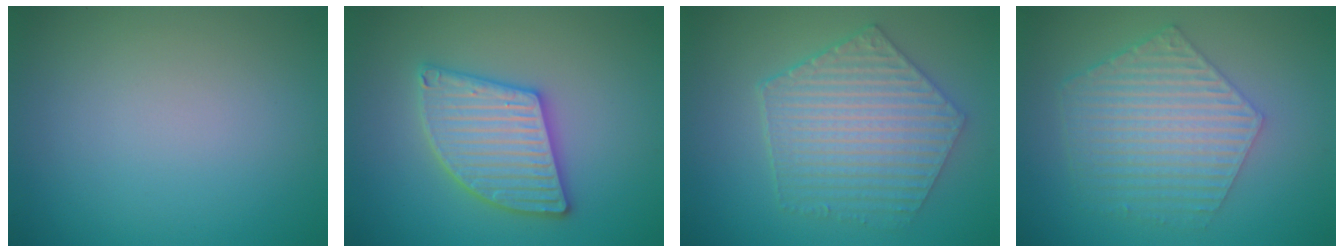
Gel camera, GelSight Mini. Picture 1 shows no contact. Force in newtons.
{"total": 5.5, "press": 5.5, "slide": 0.7}
{"total": 6.1, "press": 4.9, "slide": 3.6}
{"total": 6.0, "press": 4.3, "slide": 4.1}